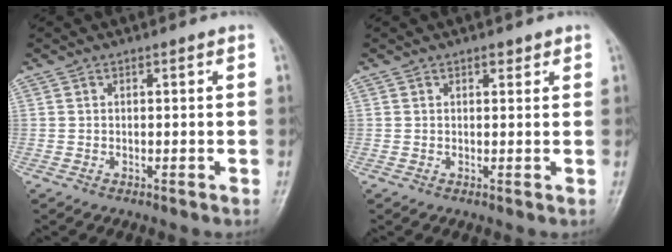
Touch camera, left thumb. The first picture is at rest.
{"total": 1.3, "force": [0.9, 0.7, 0.7], "torque": [-0.003, -0.004, 0.009]}